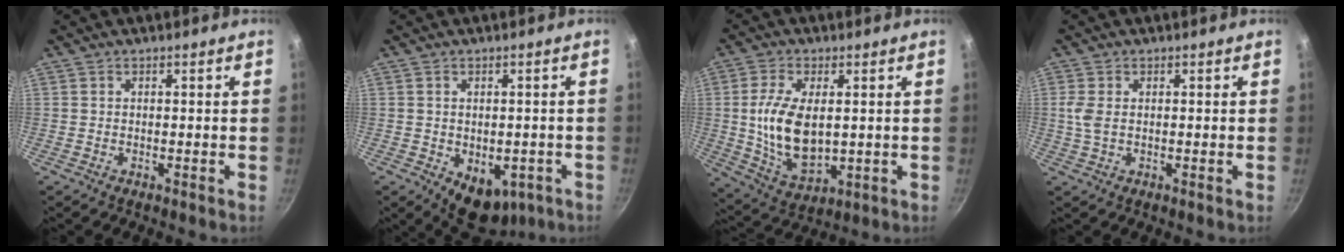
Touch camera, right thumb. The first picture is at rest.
{"total": 8.8, "force": [-2.8, 5.8, 6.0], "torque": [-0.045, 0.000, -0.021]}
{"total": 13.5, "force": [1.1, 7.3, 11.3], "torque": [-0.205, -0.011, 0.033]}
{"total": 3.7, "force": [0.6, 1.8, 3.2], "torque": [-0.075, 0.001, 0.014]}